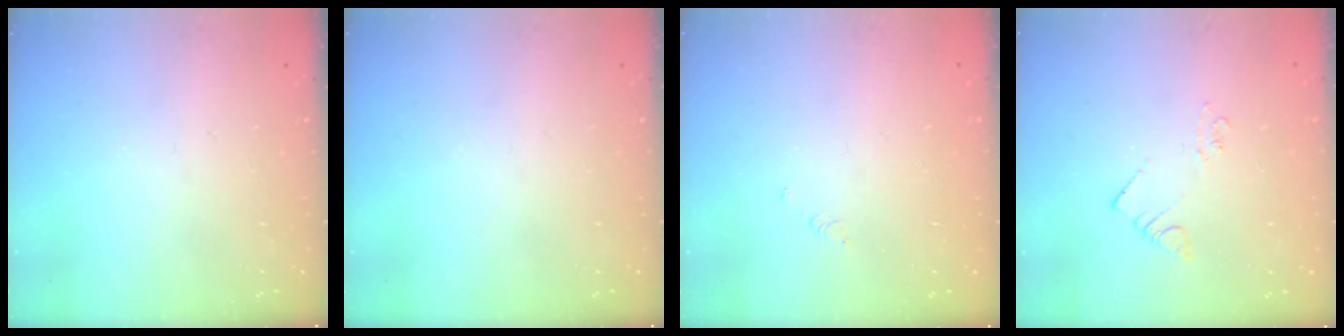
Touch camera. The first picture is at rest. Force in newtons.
{"total": 0.0}
{"total": 2.8, "press": 2.7, "slide": 0.3}
{"total": 1.9, "press": 1.9, "slide": 0.3}